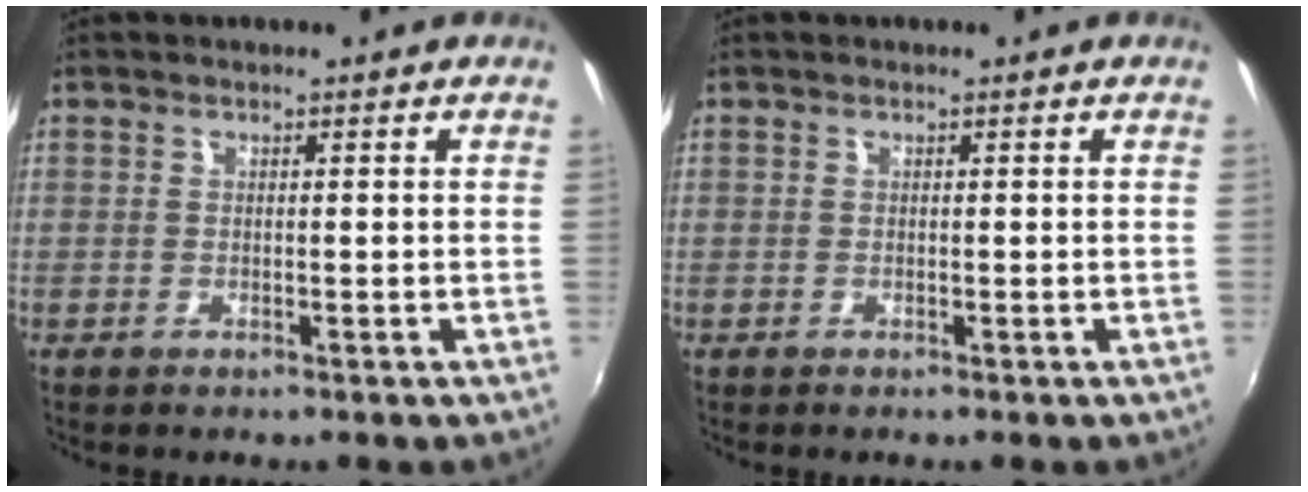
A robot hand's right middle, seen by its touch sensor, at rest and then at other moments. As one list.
[{"total": 0.0}]